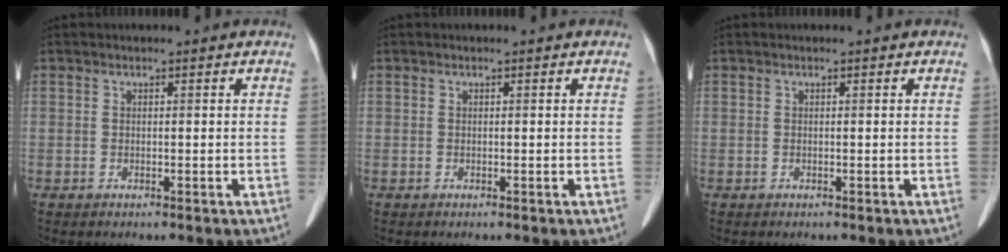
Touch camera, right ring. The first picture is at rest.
{"total": 0.0}
{"total": 0.0}